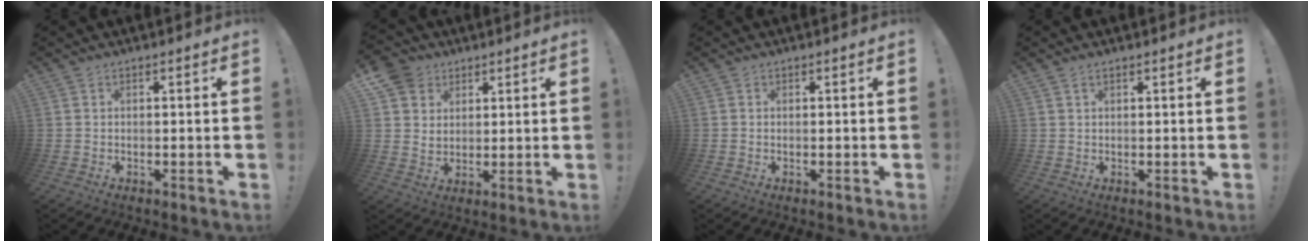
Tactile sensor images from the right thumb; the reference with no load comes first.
{"total": 7.6, "force": [4.3, 6.0, 1.5], "torque": [-0.023, -0.029, 0.085]}
{"total": 0.0}
{"total": 1.2, "force": [0.8, 0.5, 0.8], "torque": [-0.017, -0.001, 0.015]}